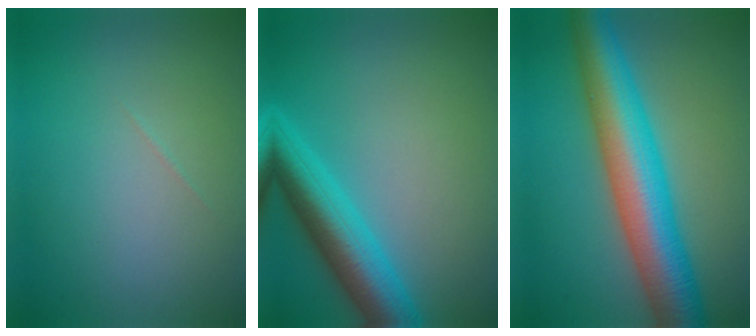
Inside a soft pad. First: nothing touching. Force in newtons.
{"total": 7.1, "press": 7.0, "slide": 0.3}
{"total": 10.5, "press": 10.5, "slide": 0.2}